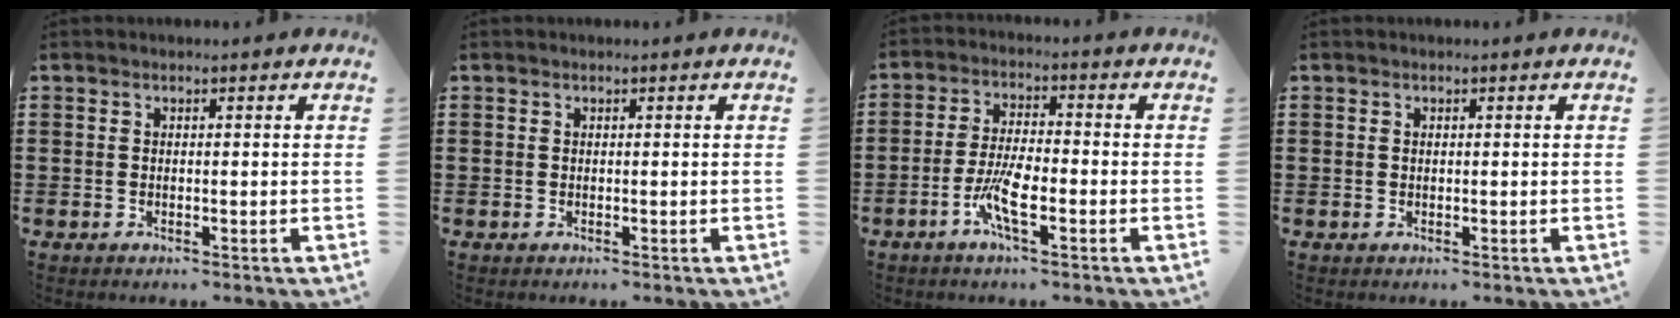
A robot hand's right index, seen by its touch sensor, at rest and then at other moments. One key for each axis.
{"total": 0.0}
{"total": 6.5, "fx": -2.7, "fy": 1.4, "fz": 5.8, "tx": -0.135, "ty": -0.019, "tz": -0.055}
{"total": 0.0}